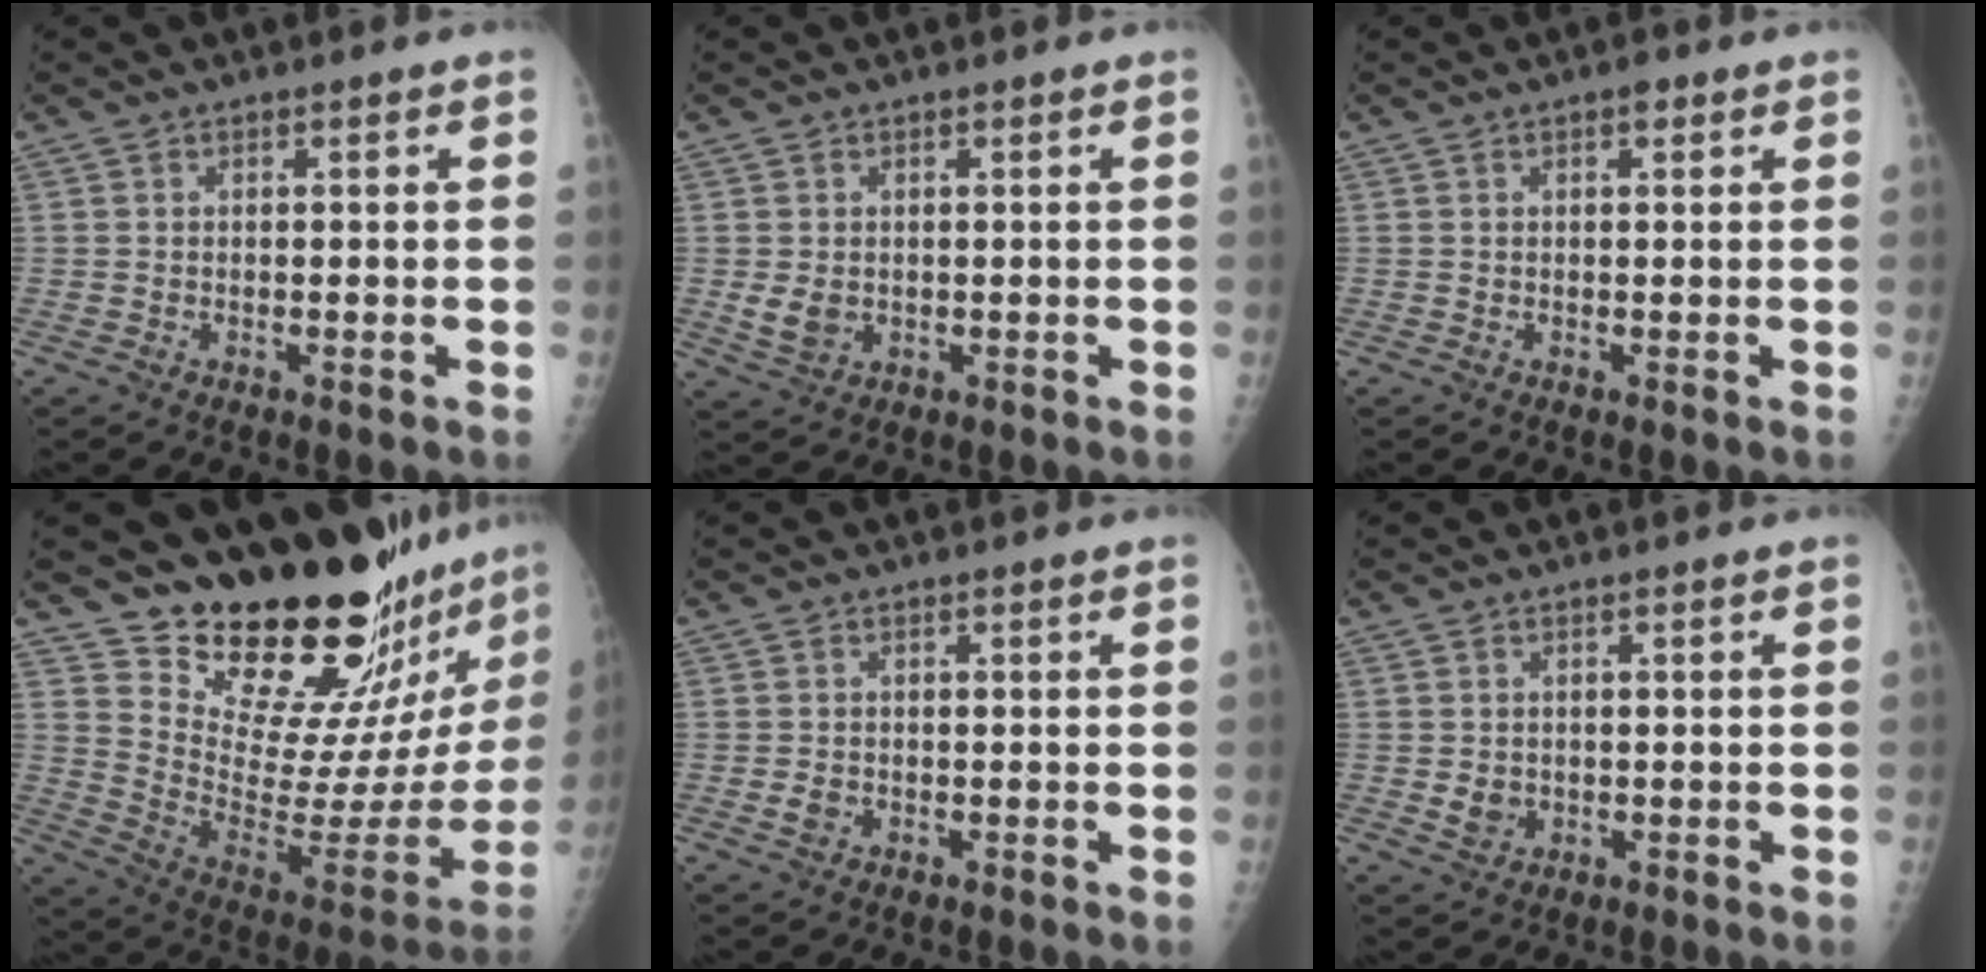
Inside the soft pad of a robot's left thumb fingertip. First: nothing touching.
{"total": 3.3, "force": [0.1, 2.7, 2.0], "torque": [-0.031, -0.007, 0.012]}
{"total": 1.3, "force": [0.8, 0.6, 0.9], "torque": [-0.008, -0.001, 0.008]}
{"total": 24.4, "force": [21.9, 4.6, 9.7], "torque": [-0.104, -0.215, 0.315]}
{"total": 1.5, "force": [-0.3, 1.3, 0.8], "torque": [-0.010, 0.001, -0.002]}
{"total": 2.6, "force": [-0.1, 2.3, 1.2], "torque": [-0.012, -0.001, 0.008]}